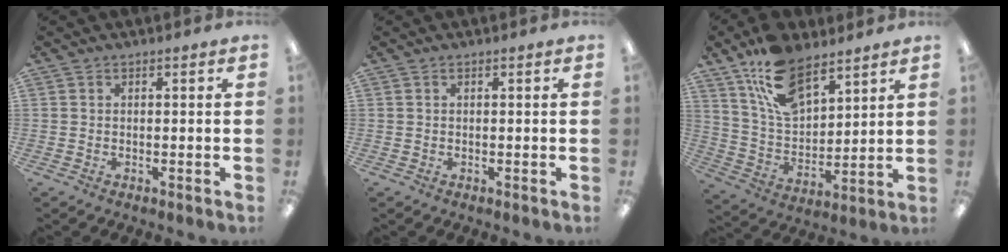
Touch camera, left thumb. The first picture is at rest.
{"total": 0.0}
{"total": 15.6, "force": [10.5, 7.6, 8.7], "torque": [-0.163, -0.045, 0.195]}